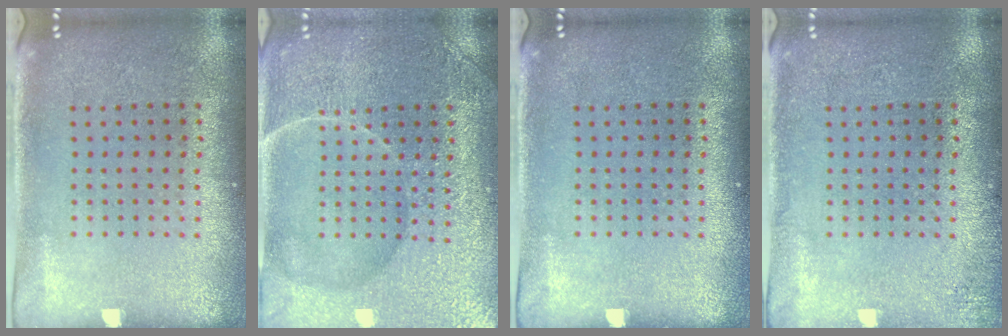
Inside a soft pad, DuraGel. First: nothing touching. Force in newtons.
{"total": 4.5, "press": 4.5, "slide": 0.5}
{"total": 0.0}
{"total": 1.3, "press": 1.3, "slide": 0.2}